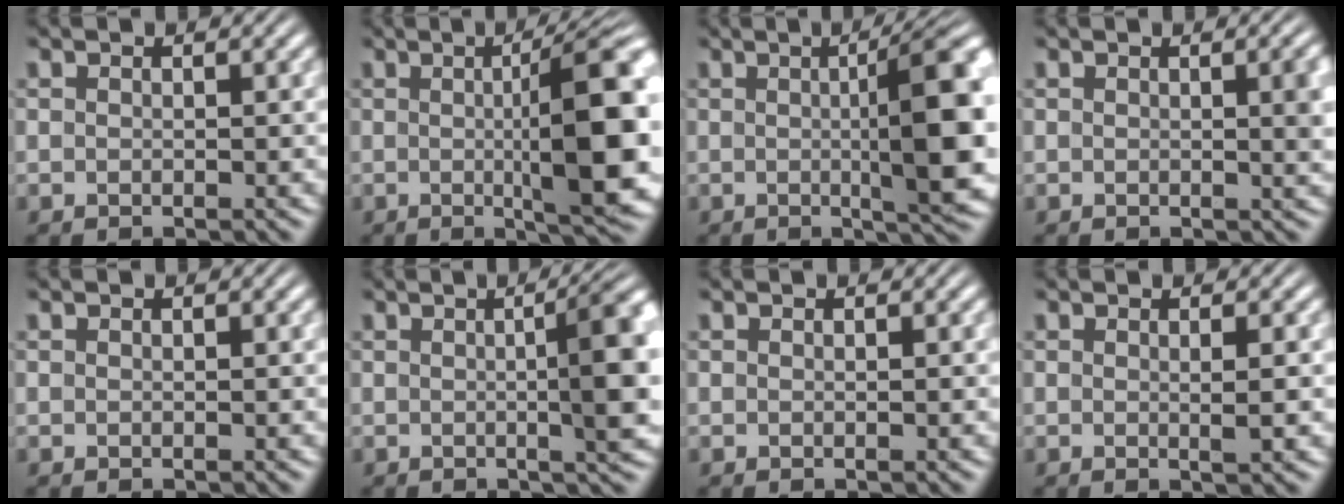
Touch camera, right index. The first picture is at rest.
{"total": 11.0, "force": [-0.7, 2.6, 10.7], "torque": [-0.125, 0.010, -0.016]}
{"total": 10.3, "force": [0.0, 2.8, 9.9], "torque": [-0.109, 0.013, -0.009]}
{"total": 1.7, "force": [0.2, 0.0, 1.7], "torque": [-0.012, -0.001, 0.002]}
{"total": 0.0}
{"total": 7.9, "force": [0.4, 2.4, 7.5], "torque": [-0.074, 0.017, -0.005]}
{"total": 0.0}
{"total": 1.2, "force": [0.0, -0.4, 1.1], "torque": [-0.016, -0.005, 0.001]}